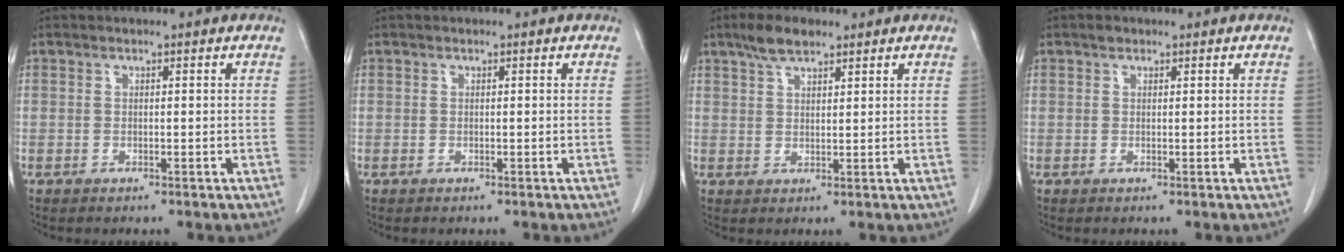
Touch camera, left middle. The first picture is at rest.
{"total": 0.0}
{"total": 4.6, "force": [3.4, 1.4, 2.7], "torque": [-0.060, 0.008, 0.065]}
{"total": 0.7, "force": [0.6, 0.4, 0.2], "torque": [-0.007, 0.002, 0.009]}